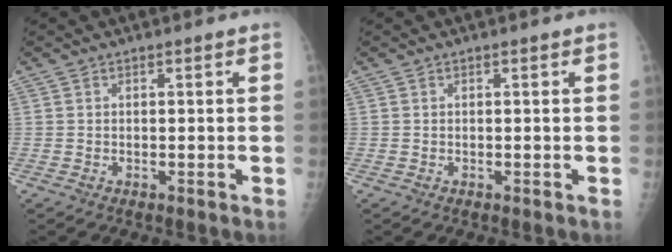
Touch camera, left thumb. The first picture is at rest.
{"total": 0.0}